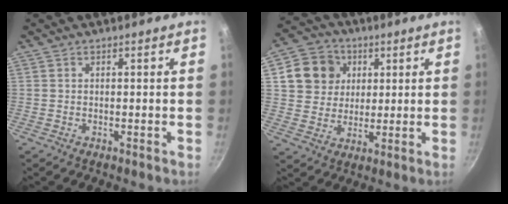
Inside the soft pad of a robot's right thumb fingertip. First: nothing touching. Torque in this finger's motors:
{"motor_torque": [-0.72, 1.20, 0.23, -0.44, 0.04]}